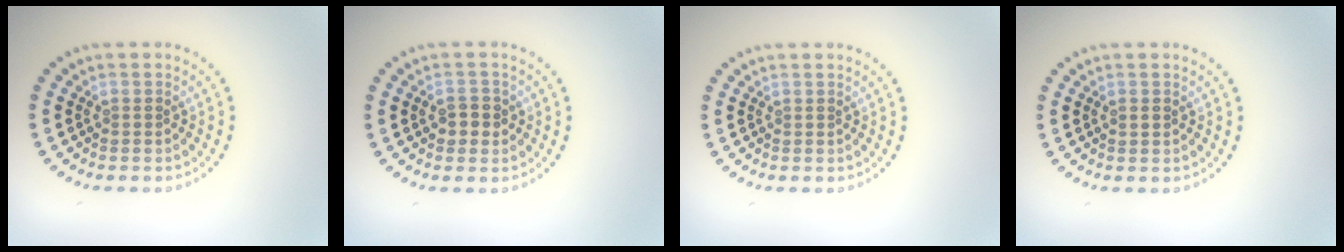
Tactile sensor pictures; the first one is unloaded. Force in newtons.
{"total": 1.9, "press": 1.8, "slide": 0.4}
{"total": 0.0}
{"total": 0.9, "press": 0.9, "slide": 0.1}